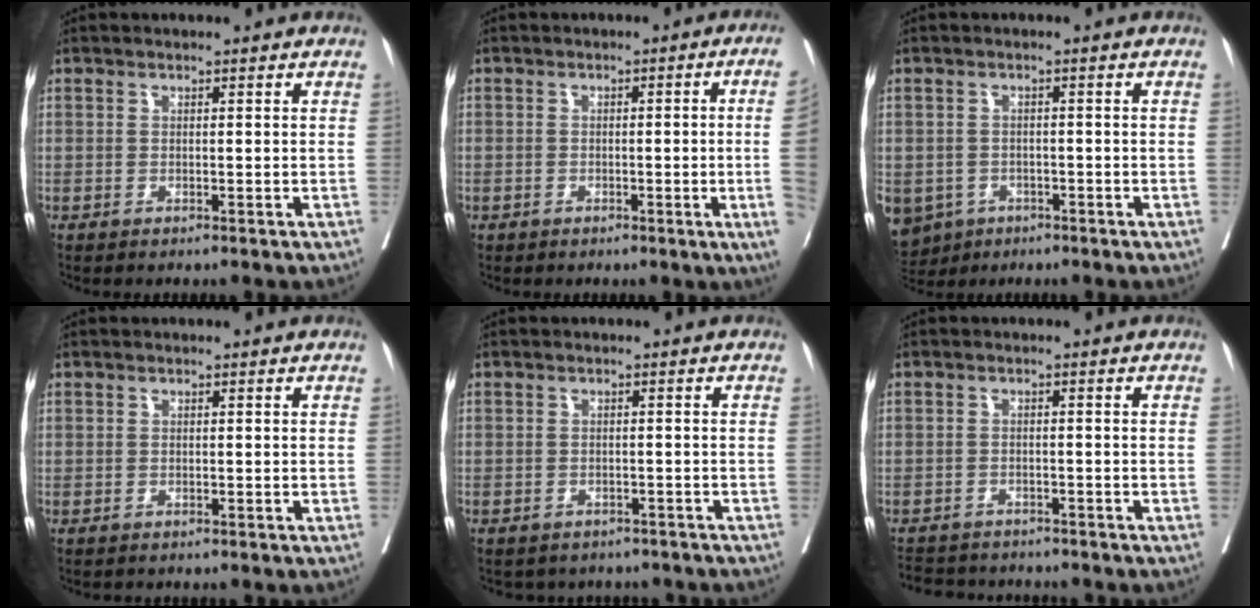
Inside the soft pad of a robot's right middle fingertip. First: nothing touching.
{"total": 6.3, "force": [-1.0, -0.8, 6.2], "torque": [-0.066, -0.002, -0.015]}
{"total": 10.9, "force": [-5.8, 8.5, 3.5], "torque": [-0.107, -0.009, -0.077]}
{"total": 0.0}
{"total": 8.6, "force": [-7.5, 3.5, 2.2], "torque": [-0.035, 0.008, -0.077]}
{"total": 6.4, "force": [-6.1, 1.8, 0.9], "torque": [-0.009, 0.004, -0.090]}